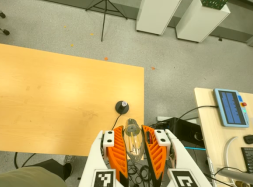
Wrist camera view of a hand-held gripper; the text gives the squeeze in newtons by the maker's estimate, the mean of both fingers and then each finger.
{"total": 19.9, "left": 21.7, "right": 18.0}